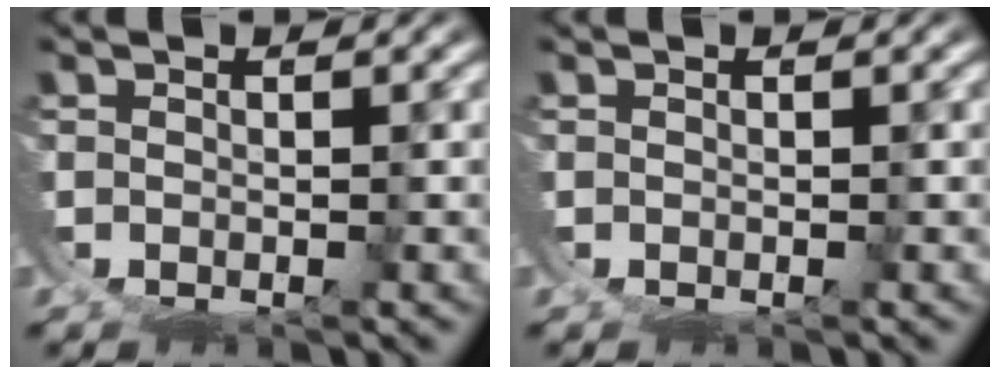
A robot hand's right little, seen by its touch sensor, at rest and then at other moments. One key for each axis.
{"total": 0.0}